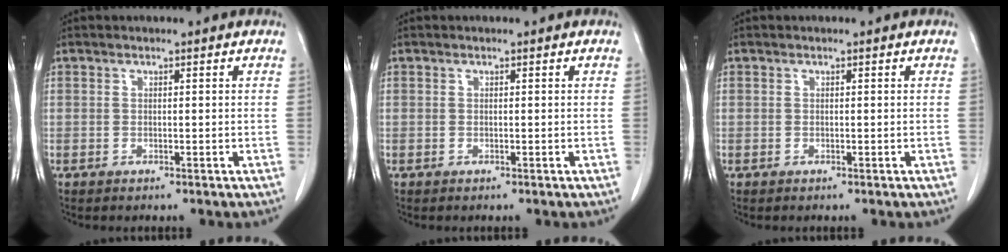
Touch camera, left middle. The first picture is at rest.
{"total": 0.0}
{"total": 0.0}